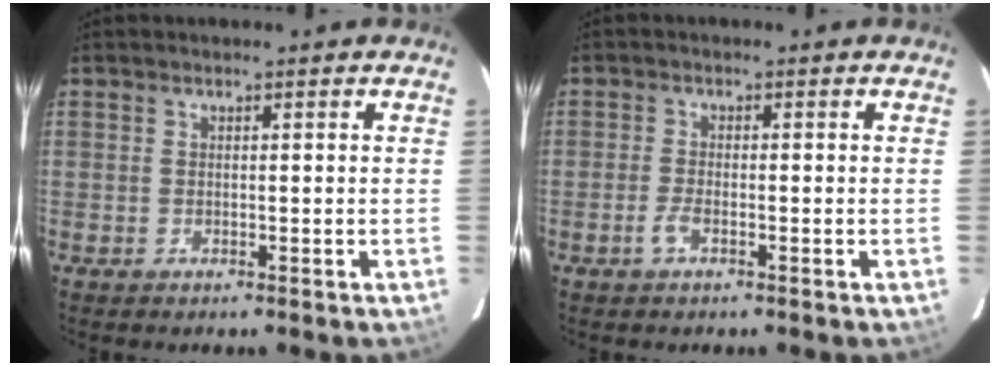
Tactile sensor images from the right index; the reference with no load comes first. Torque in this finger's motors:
{"motor_torque": [0.11, -0.03, -0.01, 0.04]}